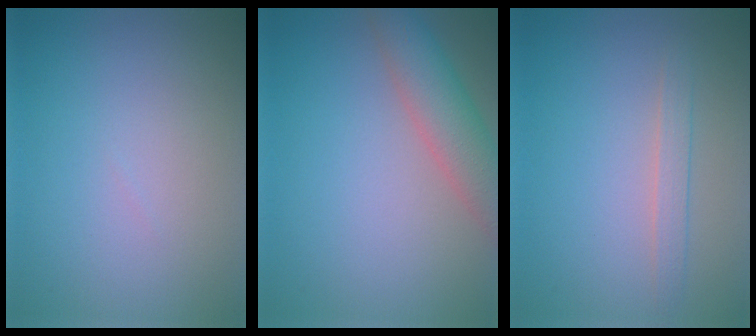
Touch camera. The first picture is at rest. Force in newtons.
{"total": 4.6, "press": 4.6, "slide": 0.3}
{"total": 1.5, "press": 1.5, "slide": 0.1}